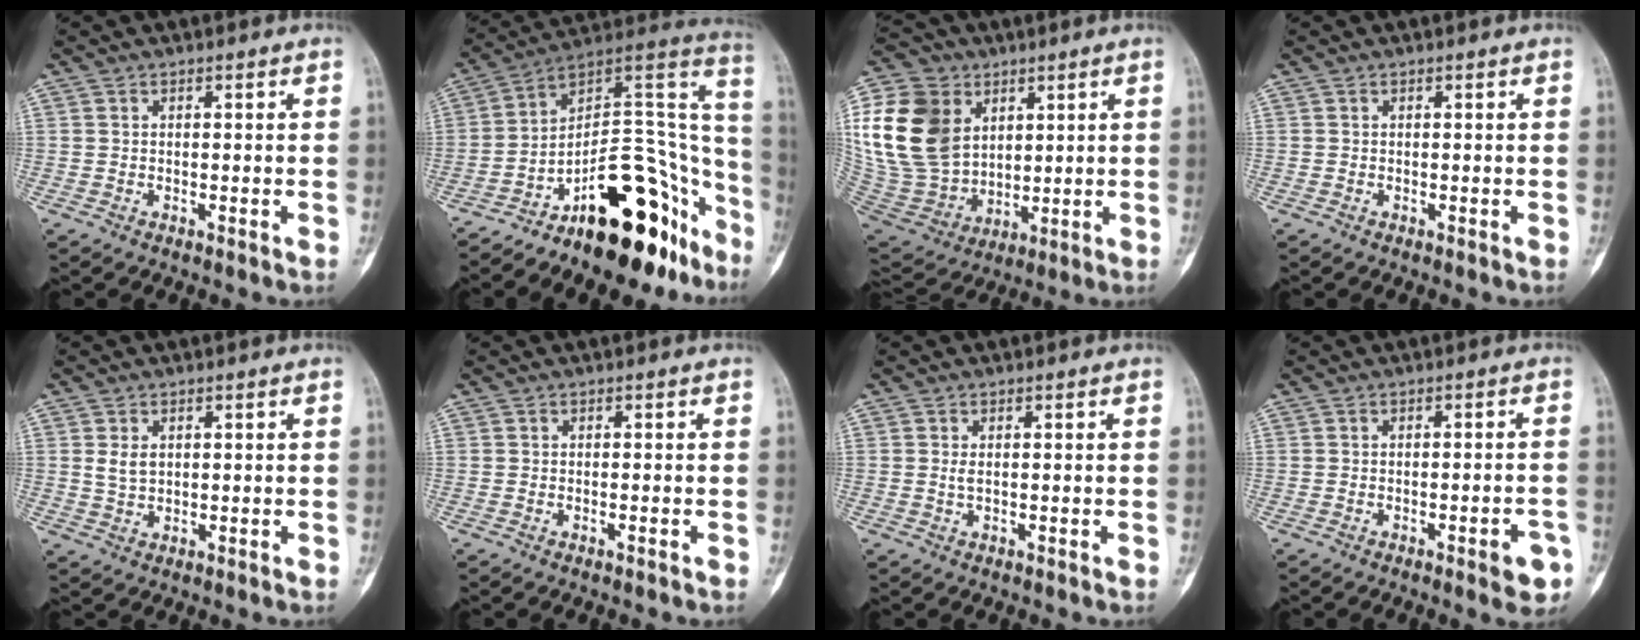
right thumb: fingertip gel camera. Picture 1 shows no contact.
{"total": 25.5, "force": [-16.1, 10.6, 16.6], "torque": [-0.139, 0.136, -0.246]}
{"total": 22.8, "force": [6.0, 17.2, 13.6], "torque": [-0.274, -0.009, 0.127]}
{"total": 0.0}
{"total": 2.9, "force": [0.8, 2.0, 2.0], "torque": [-0.030, -0.004, 0.019]}
{"total": 0.5, "force": [-0.3, 0.1, 0.4], "torque": [-0.012, 0.002, -0.002]}
{"total": 0.8, "force": [0.1, 0.3, 0.7], "torque": [-0.018, -0.002, 0.005]}
{"total": 5.0, "force": [-2.4, 1.5, 4.1], "torque": [-0.039, 0.012, -0.026]}